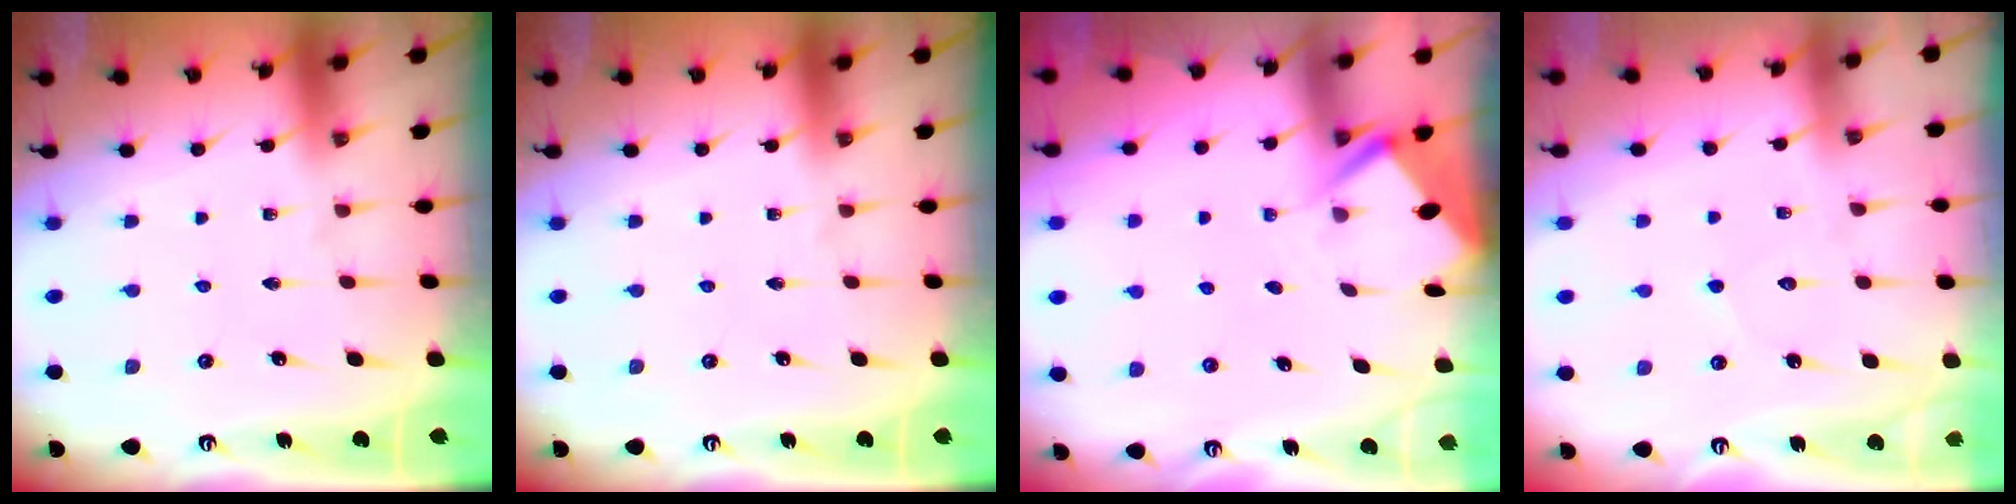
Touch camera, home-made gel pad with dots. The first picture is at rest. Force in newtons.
{"total": 0.0}
{"total": 2.8, "press": 2.8, "slide": 0.3}
{"total": 4.7, "press": 4.7, "slide": 0.5}